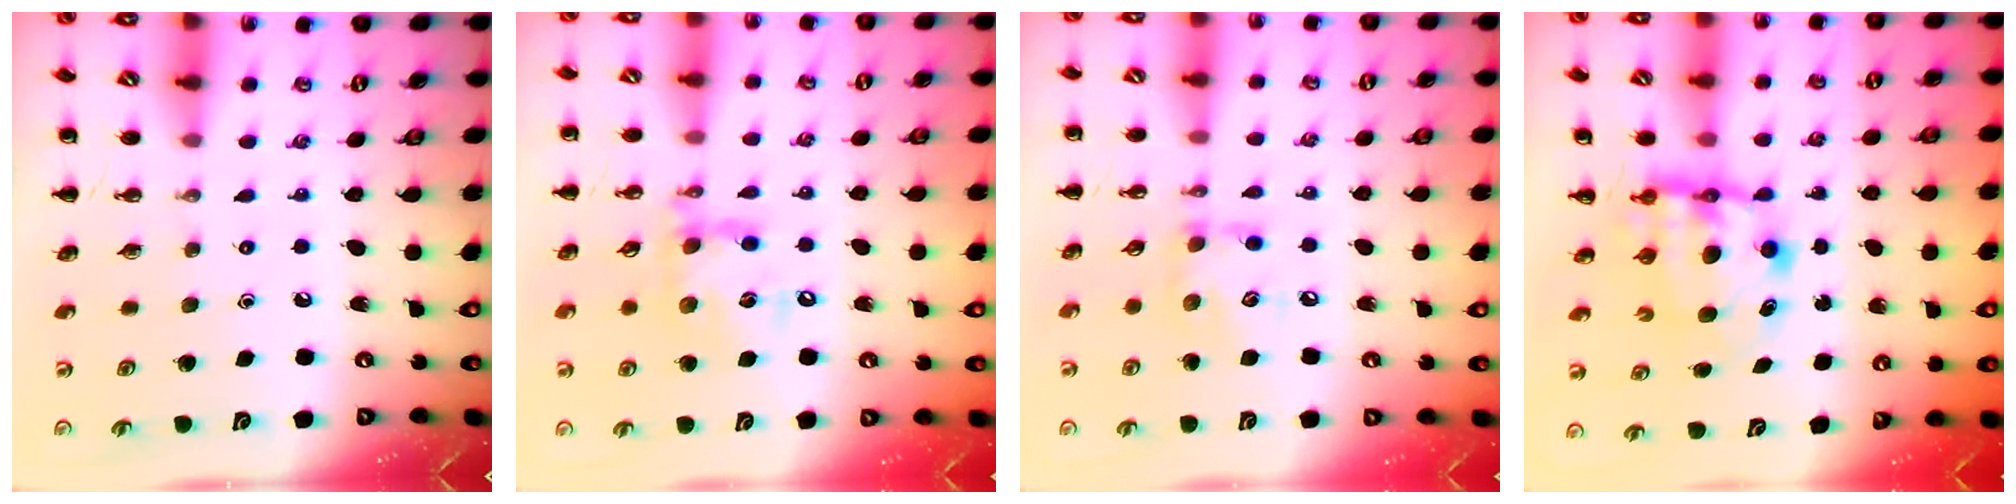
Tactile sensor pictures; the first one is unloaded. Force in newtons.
{"total": 13.7, "press": 13.5, "slide": 2.3}
{"total": 8.7, "press": 8.7, "slide": 0.3}
{"total": 6.6, "press": 6.4, "slide": 1.7}